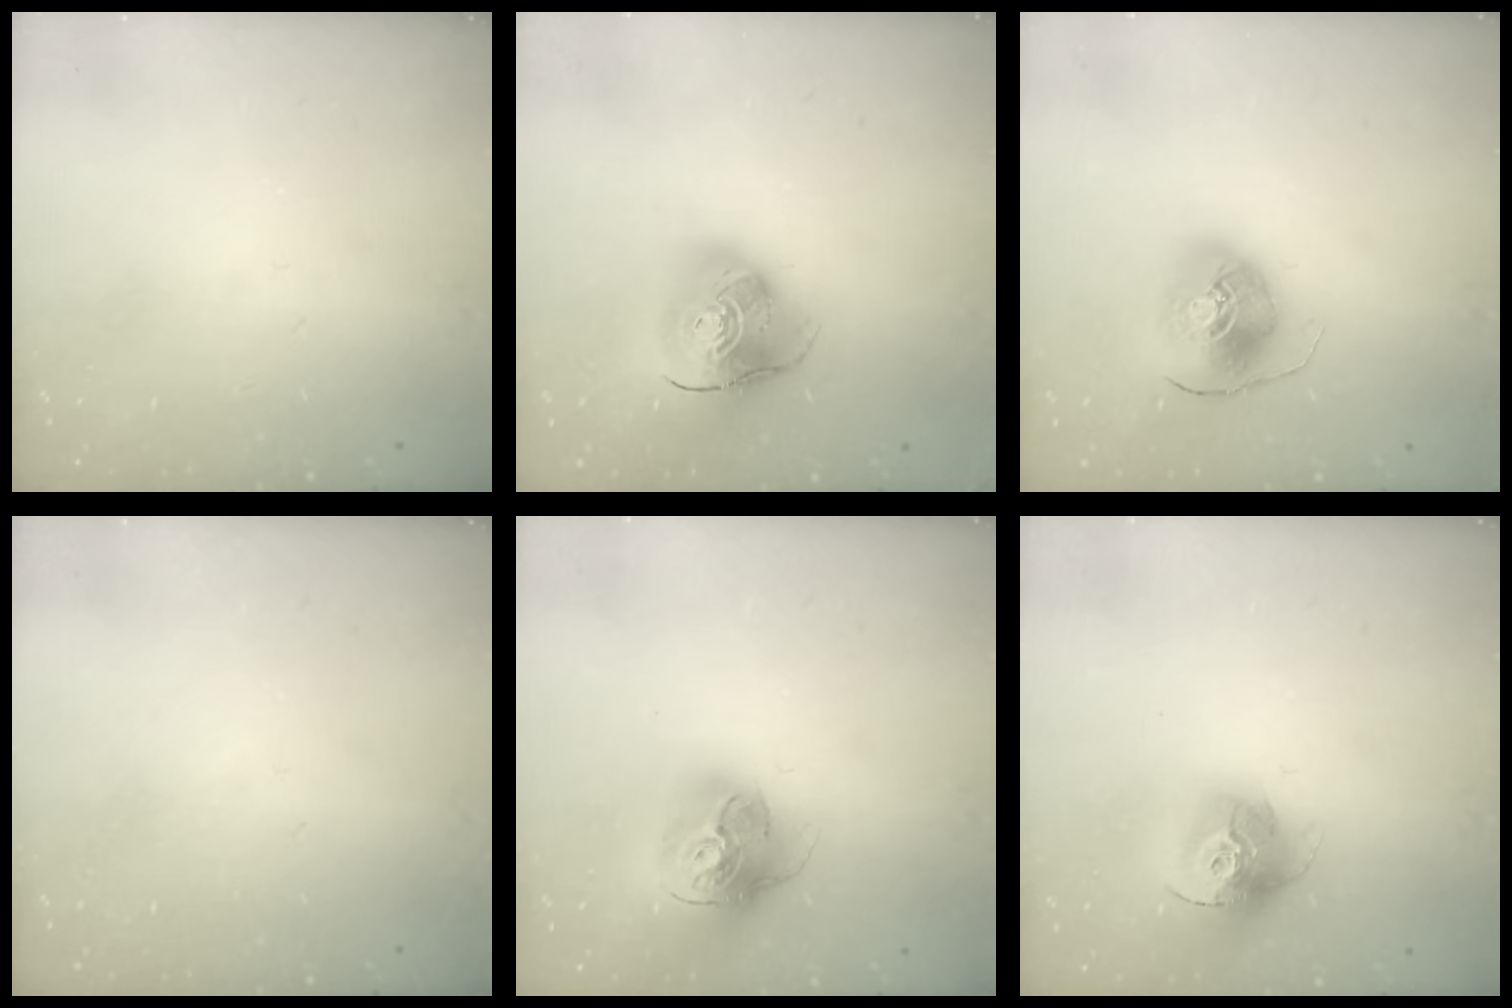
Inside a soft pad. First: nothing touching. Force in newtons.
{"total": 12.7, "press": 12.6, "slide": 2.0}
{"total": 9.3, "press": 9.2, "slide": 1.0}
{"total": 0.0}
{"total": 17.5, "press": 17.3, "slide": 2.0}
{"total": 15.2, "press": 15.2, "slide": 1.5}